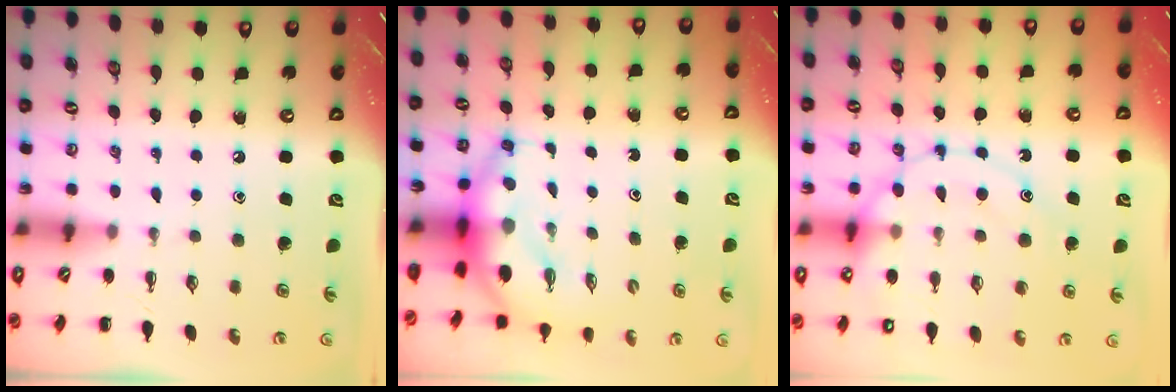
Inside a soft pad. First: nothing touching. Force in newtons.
{"total": 7.0, "press": 6.9, "slide": 1.6}
{"total": 17.1, "press": 17.0, "slide": 2.2}